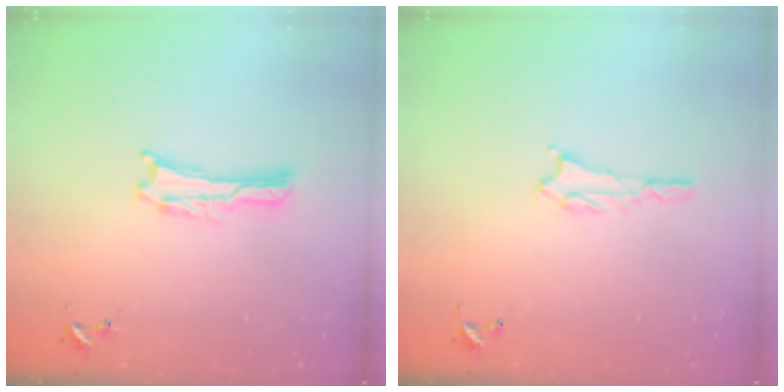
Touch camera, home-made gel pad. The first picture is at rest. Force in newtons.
{"total": 1.8, "press": 1.8, "slide": 0.2}